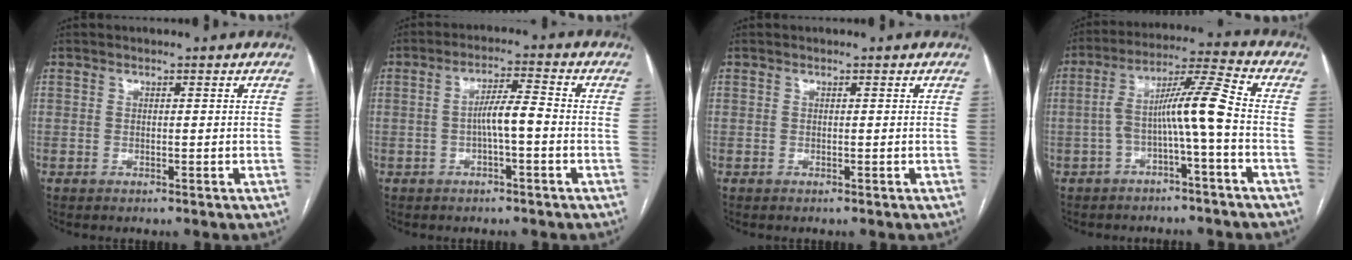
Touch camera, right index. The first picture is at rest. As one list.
[{"total": 4.8, "force": [-1.0, 0.5, 4.7], "torque": [-0.084, 0.013, -0.015]}, {"total": 0.0}, {"total": 9.0, "force": [-2.1, -0.5, 8.7], "torque": [-0.152, 0.034, -0.037]}]